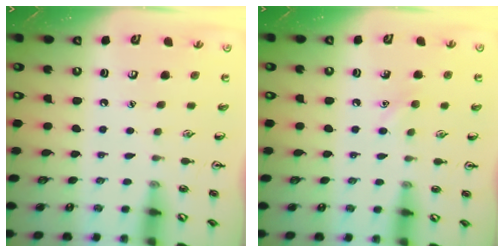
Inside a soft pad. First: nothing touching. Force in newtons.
{"total": 5.6, "press": 5.3, "slide": 1.7}